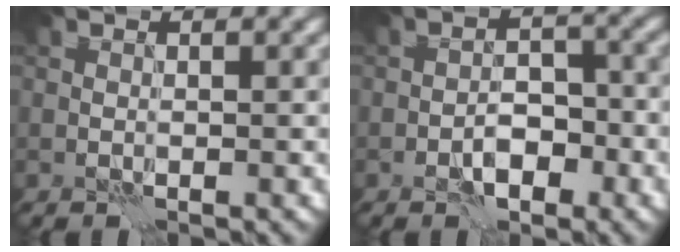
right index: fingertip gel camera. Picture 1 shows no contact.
{"total": 3.4, "force": [-1.9, 1.6, 2.3], "torque": [-0.030, 0.008, -0.033]}